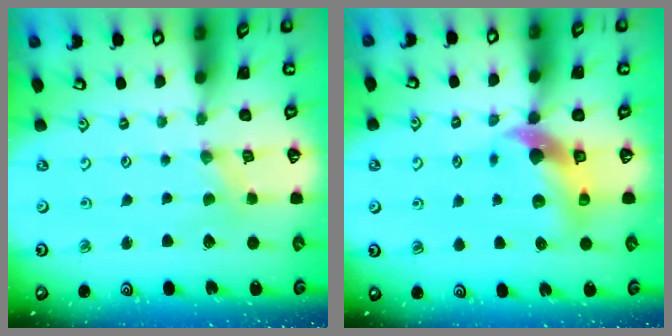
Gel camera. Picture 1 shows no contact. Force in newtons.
{"total": 10.1, "press": 10.0, "slide": 1.5}